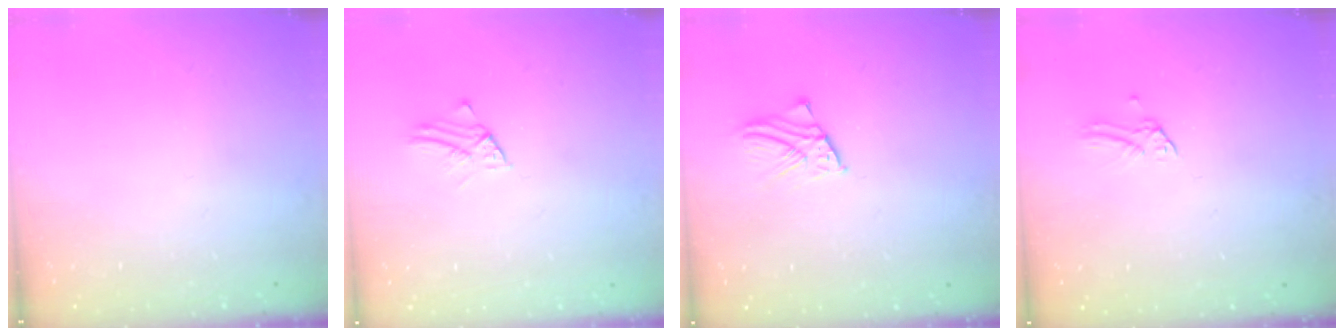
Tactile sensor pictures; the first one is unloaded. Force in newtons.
{"total": 1.4, "press": 1.4, "slide": 0.0}
{"total": 2.6, "press": 2.6, "slide": 0.1}
{"total": 0.0}